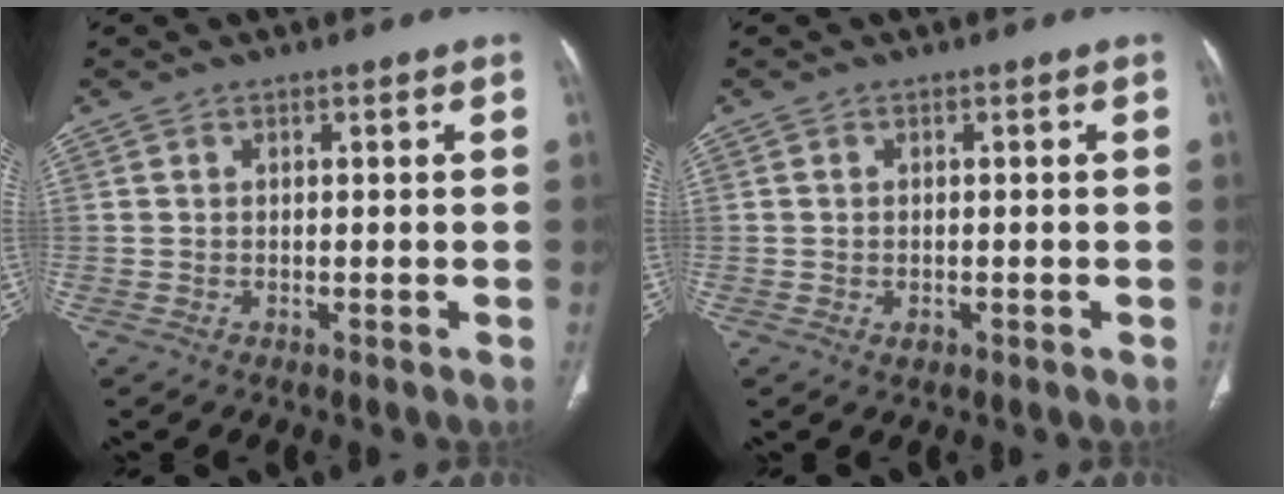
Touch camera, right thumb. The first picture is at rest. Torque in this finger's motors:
{"motor_torque": [-0.53, 0.27, -0.45, 0.15, 0.06]}